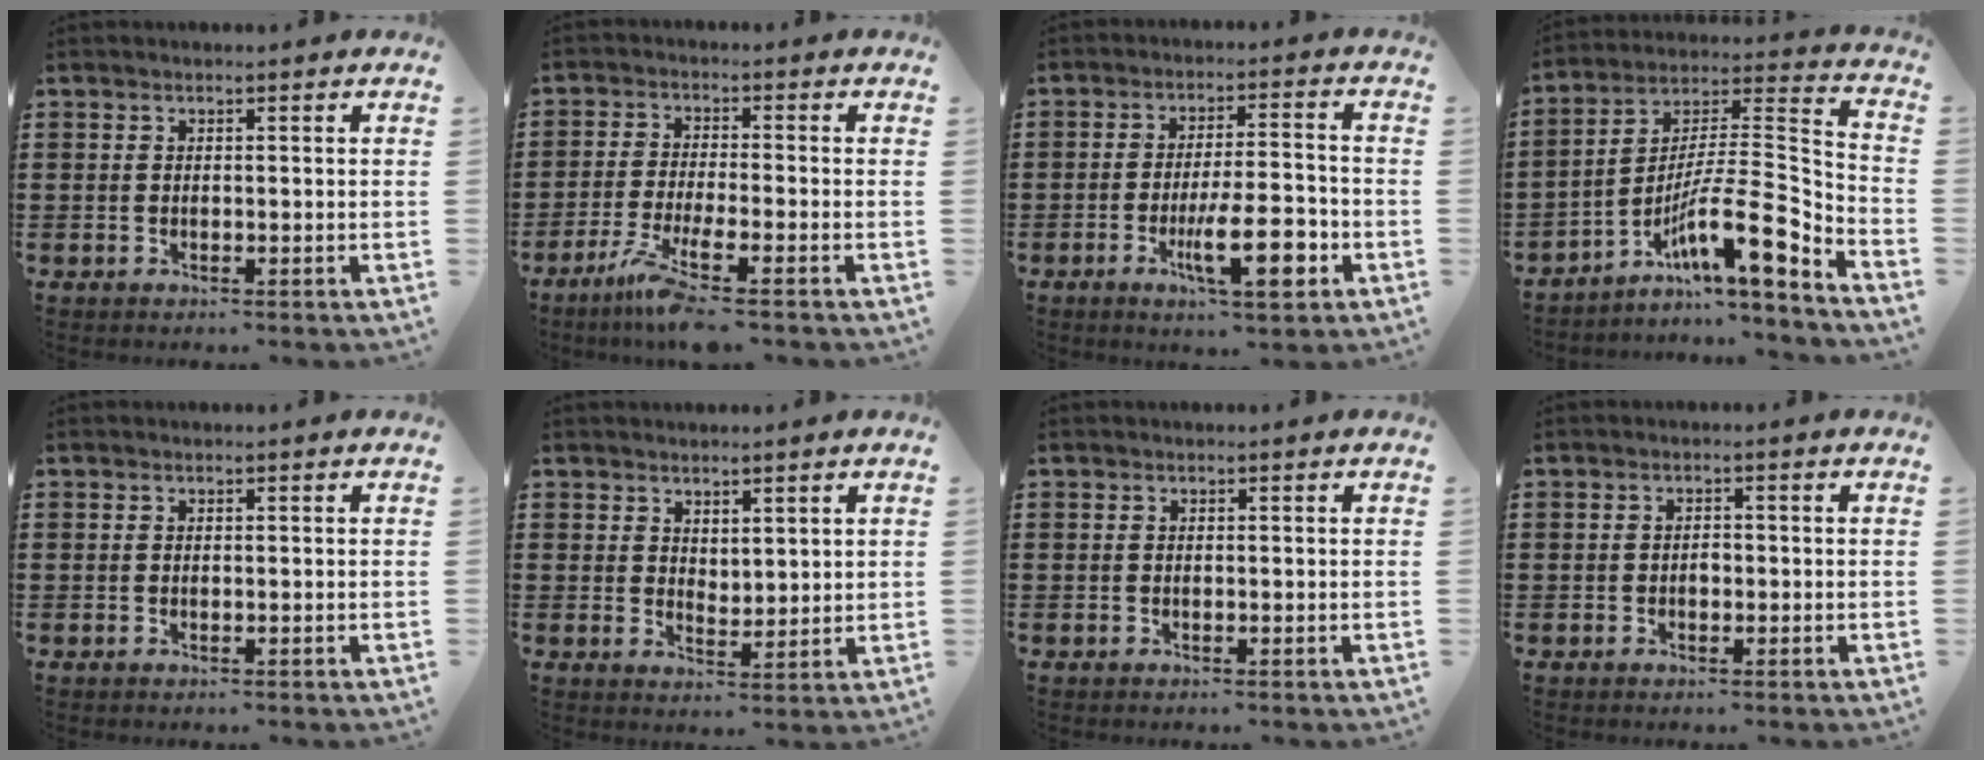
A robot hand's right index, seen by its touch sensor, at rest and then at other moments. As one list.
[{"total": 5.6, "force": [-3.9, 0.1, 4.0], "torque": [-0.094, -0.020, -0.077]}, {"total": 11.1, "force": [-3.9, 3.0, 10.0], "torque": [-0.169, -0.006, -0.064]}, {"total": 12.9, "force": [-6.6, 2.4, 10.8], "torque": [-0.197, -0.019, -0.130]}, {"total": 0.0}, {"total": 2.7, "force": [2.6, 0.8, -0.2], "torque": [-0.003, -0.002, 0.052]}, {"total": 0.0}, {"total": 1.2, "force": [-0.4, 0.6, 0.9], "torque": [-0.019, 0.000, -0.007]}]